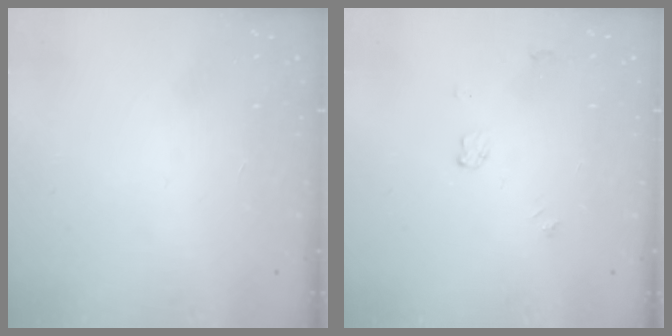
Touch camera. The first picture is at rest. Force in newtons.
{"total": 4.4, "press": 4.4, "slide": 0.2}